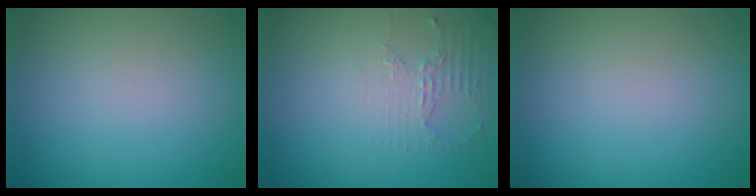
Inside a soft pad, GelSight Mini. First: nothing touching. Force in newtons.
{"total": 2.2, "press": 1.6, "slide": 1.5}
{"total": 0.0}